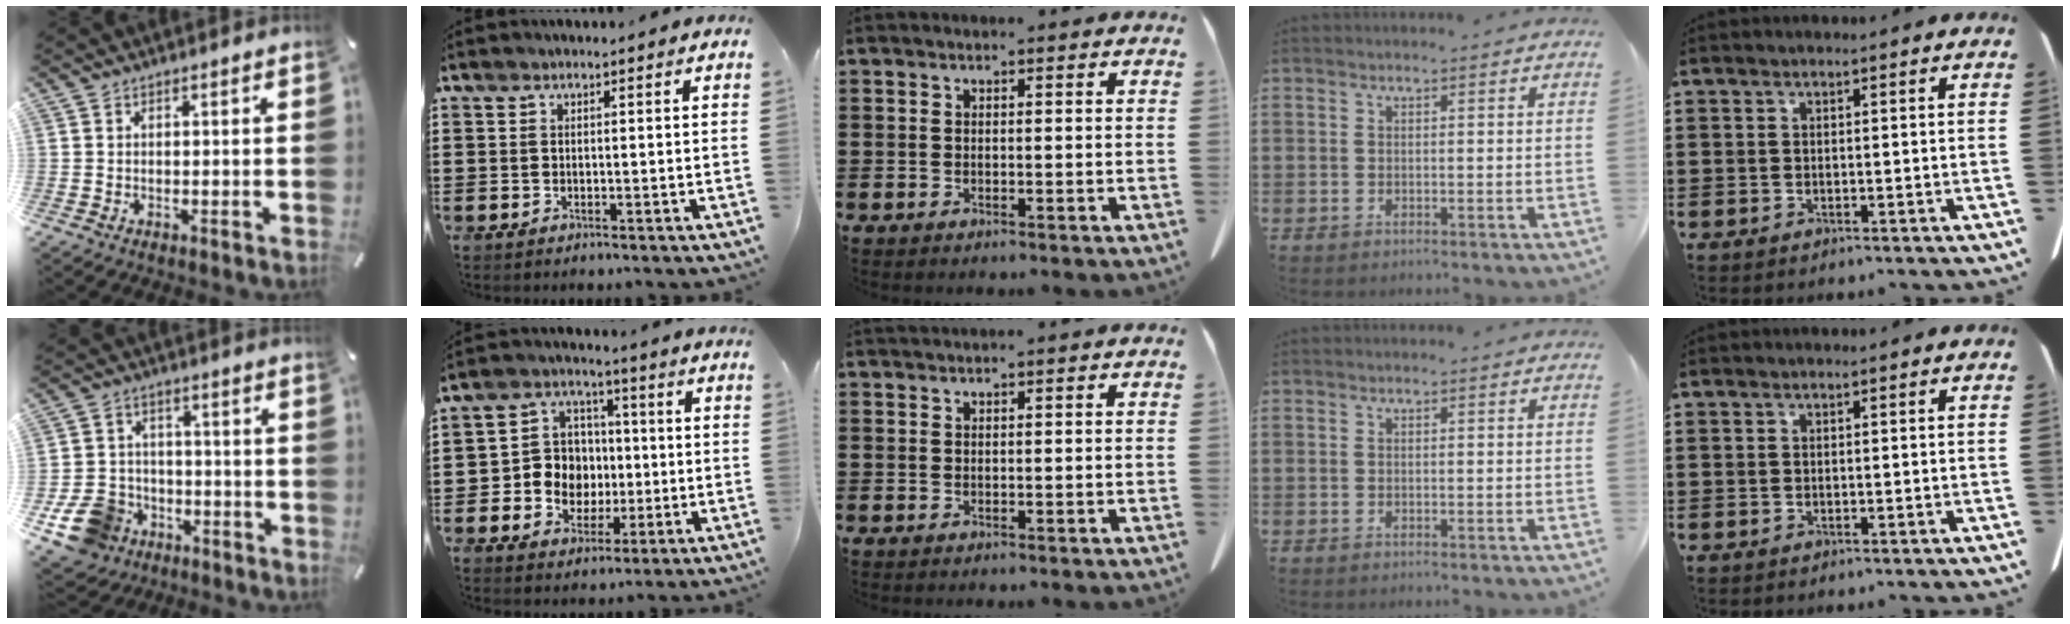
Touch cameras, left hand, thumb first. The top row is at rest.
{"thumb": {"total": 11.2, "force": [-5.2, 9.1, 3.9], "torque": [-0.091, 0.032, -0.092]}, "index": {"total": 7.7, "force": [-0.5, 7.3, 2.3], "torque": [-0.068, 0.013, -0.006]}, "middle": {"total": 0.6, "force": [0.6, -0.1, 0.1], "torque": [-0.003, -0.002, 0.012]}}